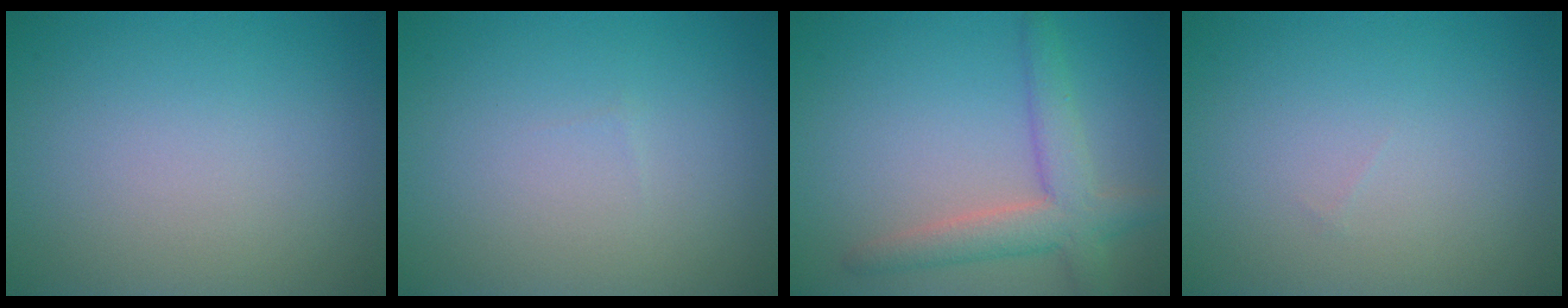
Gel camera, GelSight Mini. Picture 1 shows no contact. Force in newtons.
{"total": 0.0}
{"total": 4.3, "press": 4.3, "slide": 0.2}
{"total": 0.0}